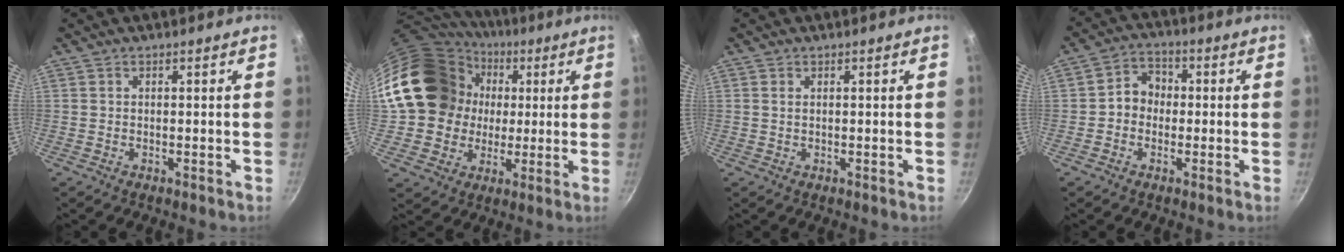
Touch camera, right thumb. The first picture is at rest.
{"total": 20.6, "force": [2.8, 18.1, 9.4], "torque": [-0.161, 0.035, 0.057]}
{"total": 0.6, "force": [0.2, 0.3, 0.5], "torque": [-0.009, 0.001, 0.003]}
{"total": 5.6, "force": [-0.5, 4.8, 2.9], "torque": [-0.013, 0.018, -0.022]}